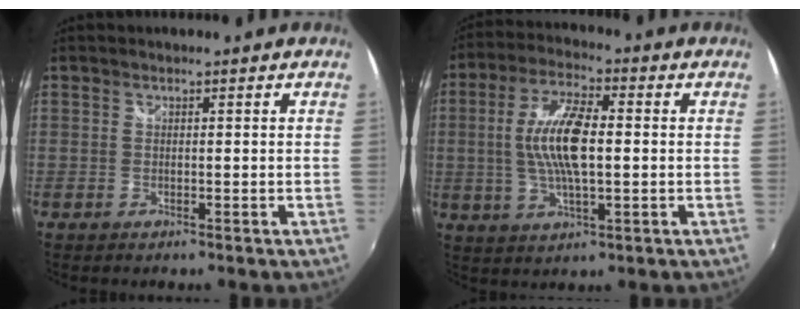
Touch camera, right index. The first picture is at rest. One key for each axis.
{"total": 11.5, "fx": 0.3, "fy": 3.8, "fz": 10.9, "tx": -0.216, "ty": 0.006, "tz": 0.004}